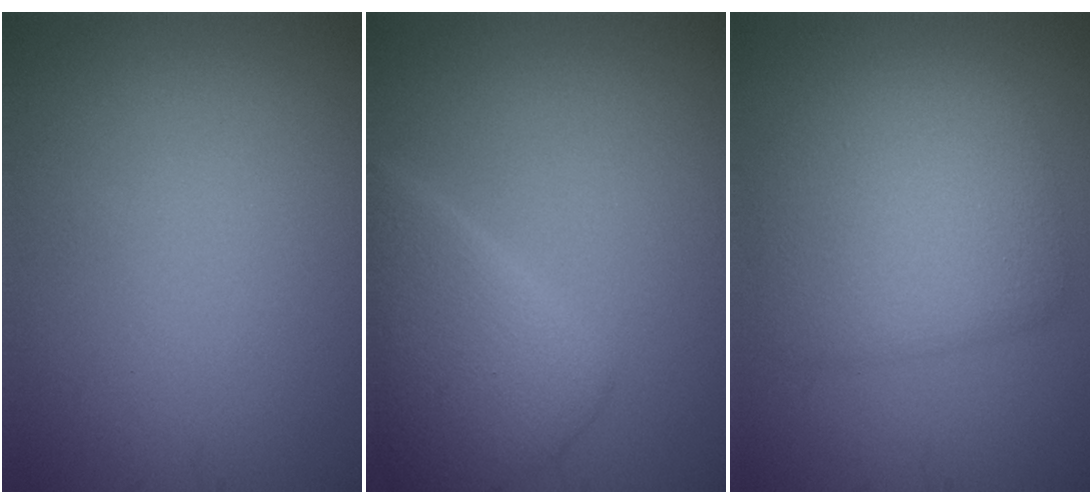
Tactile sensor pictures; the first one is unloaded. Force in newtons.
{"total": 4.9, "press": 4.9, "slide": 0.1}
{"total": 5.6, "press": 5.6, "slide": 0.3}